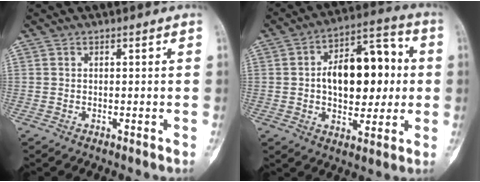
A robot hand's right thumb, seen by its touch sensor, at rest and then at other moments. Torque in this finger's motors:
{"motor_torque": [-0.87, 1.37, 0.24, 0.05, 0.11]}